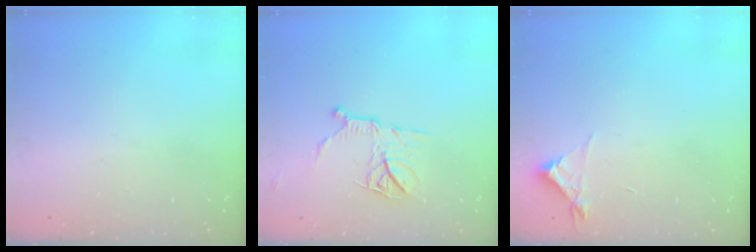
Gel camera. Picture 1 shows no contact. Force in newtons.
{"total": 10.8, "press": 10.8, "slide": 0.4}
{"total": 4.4, "press": 4.4, "slide": 0.4}